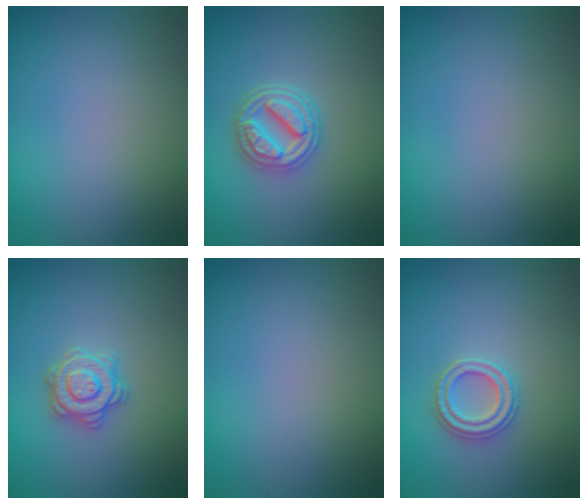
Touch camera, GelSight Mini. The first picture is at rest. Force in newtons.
{"total": 3.9, "press": 3.4, "slide": 2.0}
{"total": 0.0}
{"total": 2.9, "press": 2.8, "slide": 0.6}
{"total": 0.0}
{"total": 2.4, "press": 2.4, "slide": 0.2}